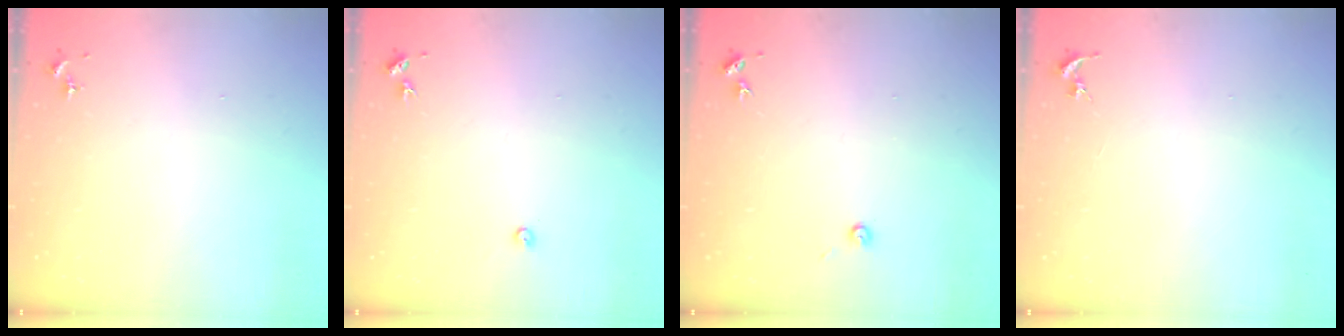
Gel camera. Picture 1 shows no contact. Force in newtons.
{"total": 2.2, "press": 2.2, "slide": 0.3}
{"total": 3.0, "press": 3.0, "slide": 0.3}
{"total": 0.0}